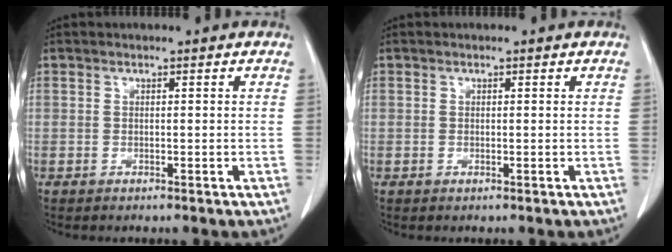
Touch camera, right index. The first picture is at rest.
{"total": 0.0}